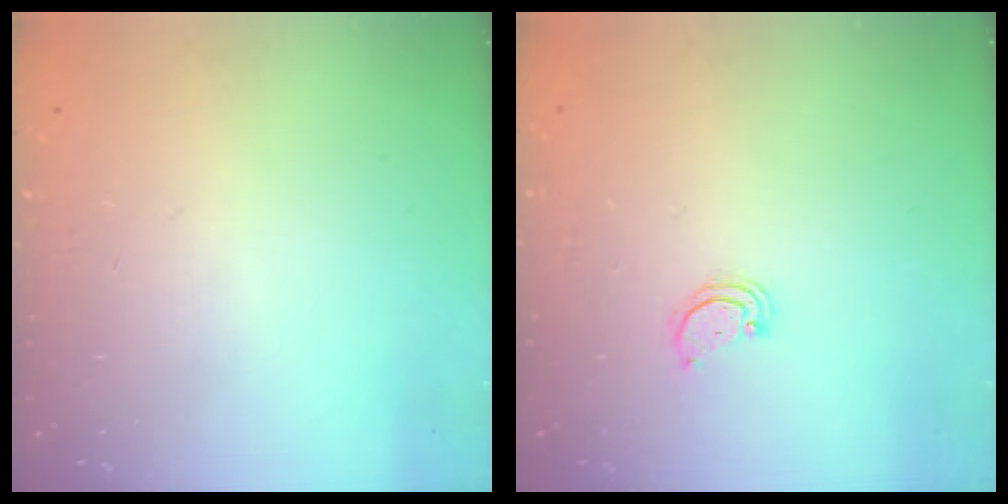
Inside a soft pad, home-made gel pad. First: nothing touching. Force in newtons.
{"total": 1.8, "press": 1.8, "slide": 0.2}